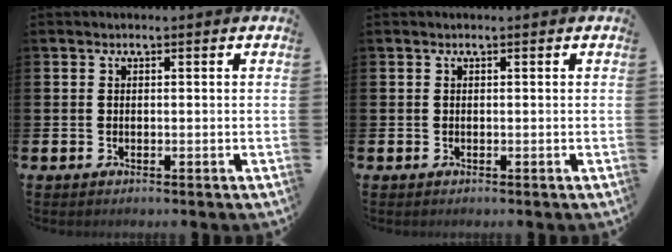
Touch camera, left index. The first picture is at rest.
{"total": 0.0}